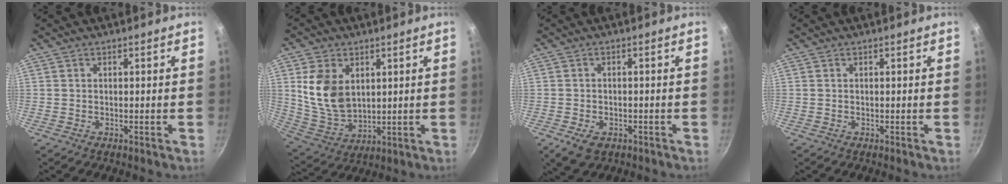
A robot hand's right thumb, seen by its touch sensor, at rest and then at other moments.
{"total": 11.8, "force": [3.1, 8.1, 8.0], "torque": [-0.136, -0.025, 0.075]}
{"total": 4.8, "force": [-2.1, 3.1, 2.9], "torque": [-0.048, 0.005, -0.029]}
{"total": 0.0}